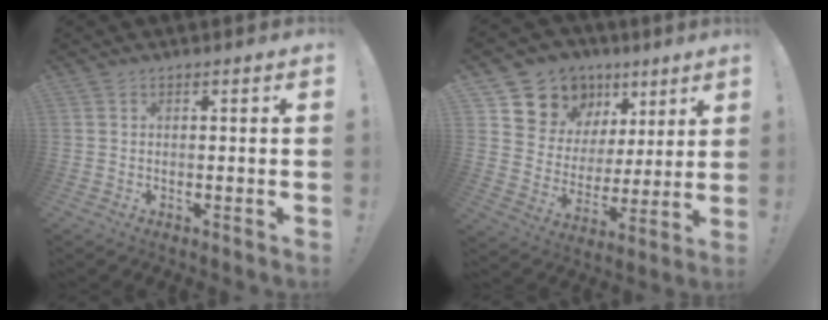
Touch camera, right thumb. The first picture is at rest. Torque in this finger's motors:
{"motor_torque": [1.07, 1.26, 0.08, -0.02, 0.00]}